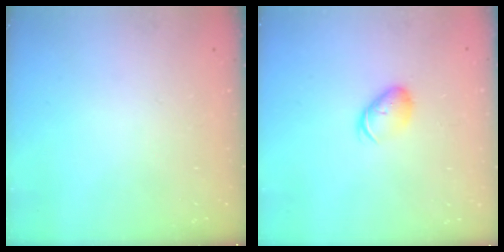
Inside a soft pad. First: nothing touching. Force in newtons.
{"total": 5.9, "press": 5.8, "slide": 0.9}